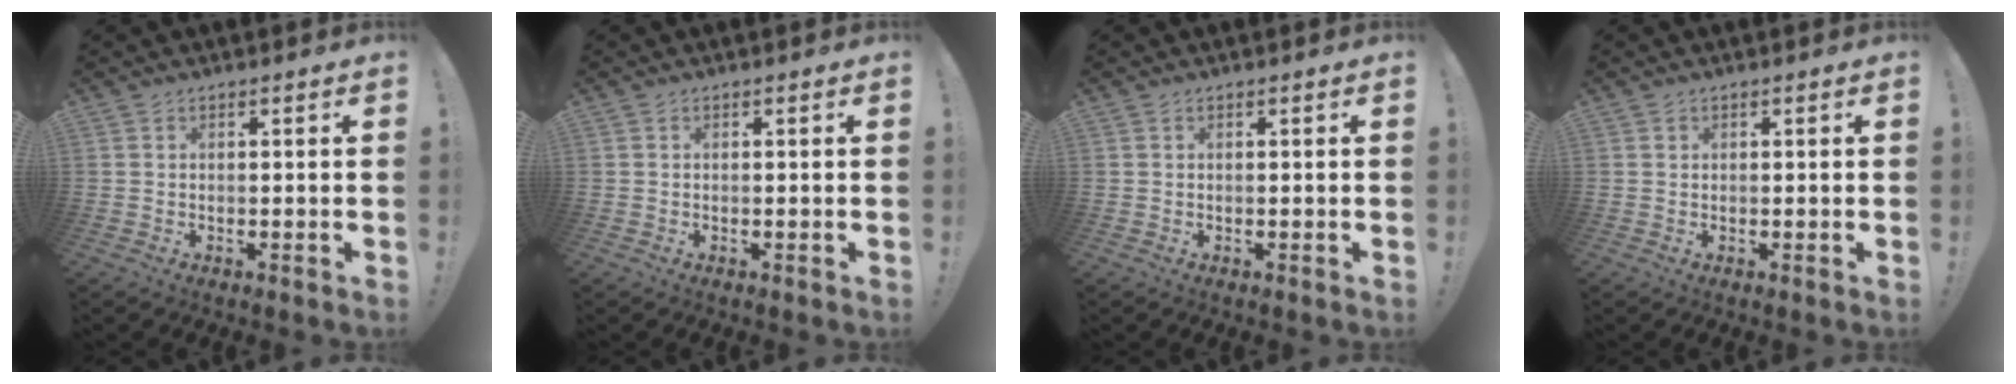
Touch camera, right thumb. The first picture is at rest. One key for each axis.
{"total": 0.0}
{"total": 0.0}
{"total": 0.5, "fx": 0.3, "fy": 0.4, "fz": 0.0, "tx": 0.002, "ty": -0.001, "tz": 0.006}